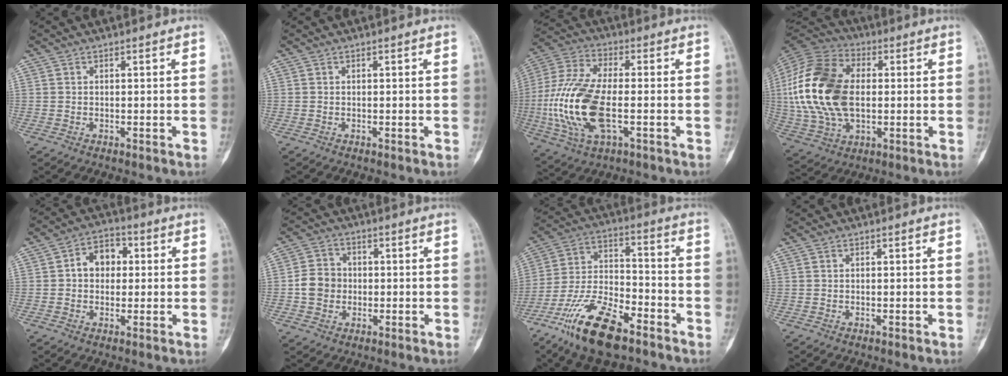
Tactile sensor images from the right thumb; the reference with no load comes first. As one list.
[{"total": 0.0}, {"total": 18.6, "force": [-3.1, 8.6, 16.2], "torque": [-0.358, 0.011, -0.053]}, {"total": 23.0, "force": [1.1, 14.4, 18.0], "torque": [-0.374, 0.005, 0.021]}, {"total": 7.3, "force": [0.9, 5.5, 4.7], "torque": [-0.044, 0.017, 0.006]}, {"total": 6.2, "force": [-0.6, 5.5, 2.8], "torque": [-0.033, 0.013, -0.017]}, {"total": 16.7, "force": [-10.8, 6.5, 11.0], "torque": [-0.202, 0.061, -0.202]}, {"total": 0.0}]